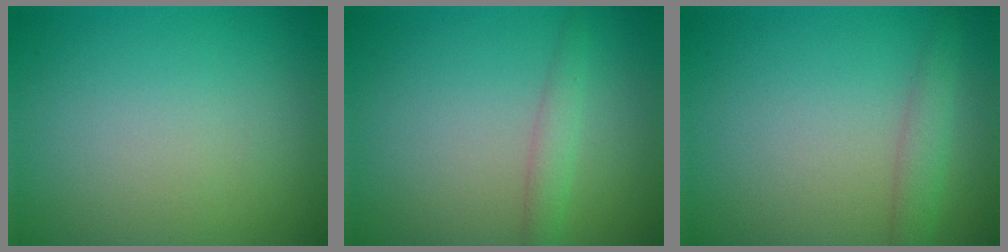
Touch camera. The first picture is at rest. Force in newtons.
{"total": 1.8, "press": 1.8, "slide": 0.0}
{"total": 1.9, "press": 1.9, "slide": 0.1}